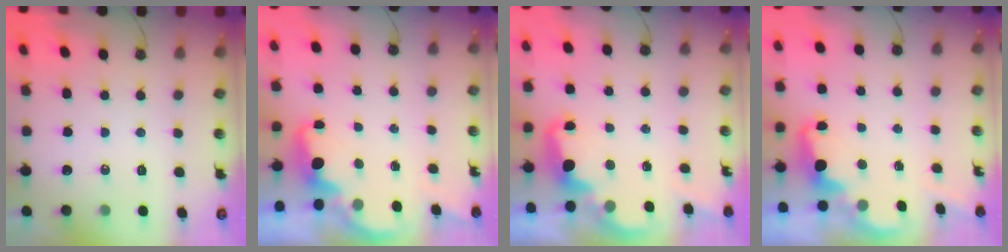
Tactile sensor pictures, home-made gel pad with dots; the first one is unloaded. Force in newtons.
{"total": 1.9, "press": 1.7, "slide": 0.8}
{"total": 2.8, "press": 2.7, "slide": 0.7}
{"total": 2.4, "press": 2.3, "slide": 0.5}